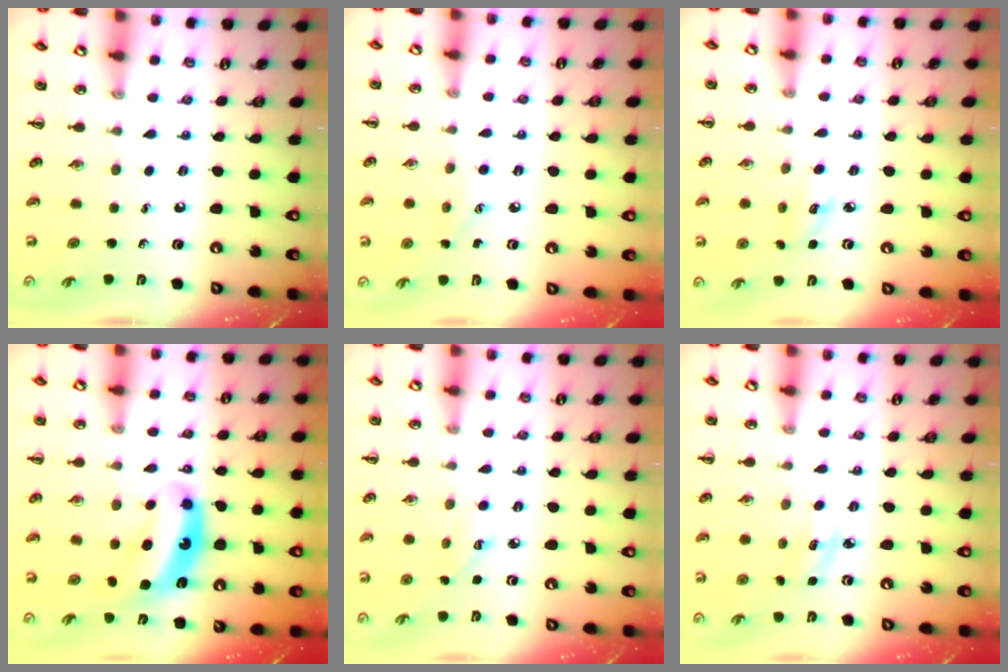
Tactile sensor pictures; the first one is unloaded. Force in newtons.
{"total": 4.0, "press": 3.9, "slide": 1.1}
{"total": 3.9, "press": 3.7, "slide": 1.0}
{"total": 8.2, "press": 7.9, "slide": 2.2}
{"total": 2.9, "press": 2.8, "slide": 0.8}
{"total": 4.9, "press": 4.7, "slide": 1.2}